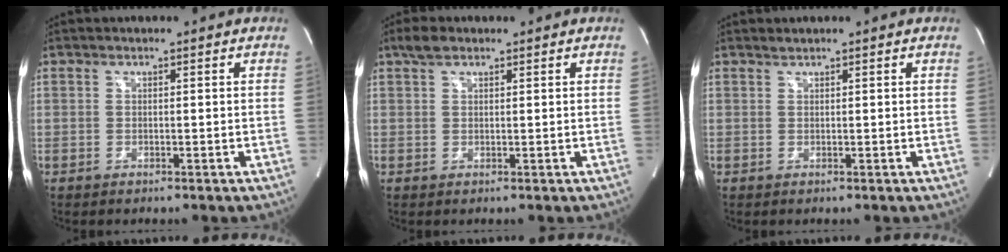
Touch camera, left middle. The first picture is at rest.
{"total": 2.4, "force": [1.8, 1.1, 1.2], "torque": [-0.032, 0.010, 0.035]}
{"total": 0.6, "force": [0.6, -0.2, 0.0], "torque": [-0.008, 0.000, 0.014]}